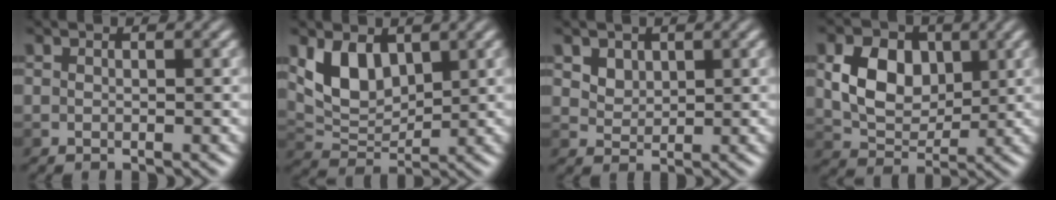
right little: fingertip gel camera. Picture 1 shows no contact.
{"total": 4.7, "force": [2.1, 2.9, 3.1], "torque": [-0.059, -0.008, 0.041]}
{"total": 2.1, "force": [1.2, 1.5, 0.9], "torque": [-0.021, -0.006, 0.035]}
{"total": 6.3, "force": [1.3, 4.6, 4.2], "torque": [-0.080, 0.000, 0.024]}